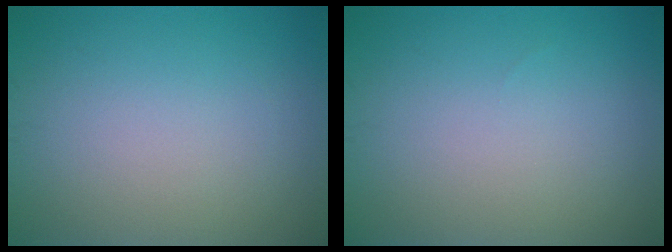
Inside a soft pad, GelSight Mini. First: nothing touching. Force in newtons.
{"total": 0.0}